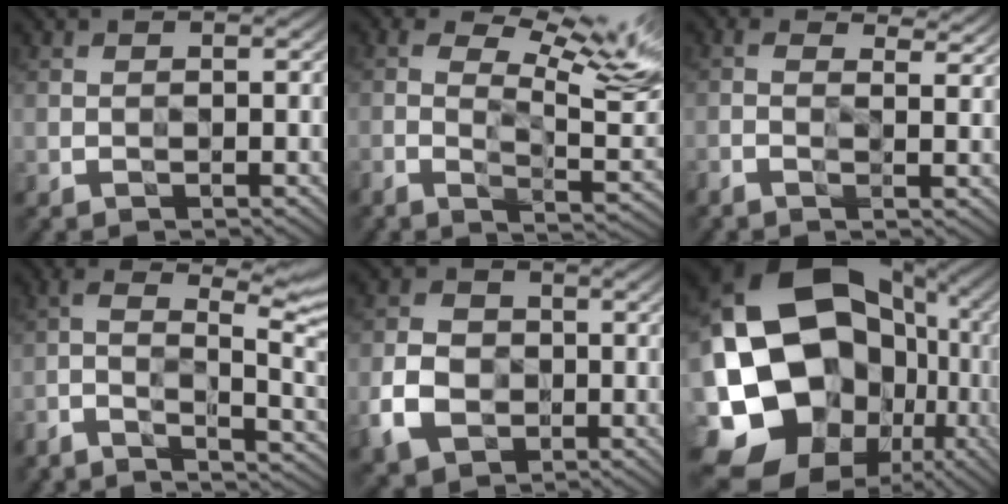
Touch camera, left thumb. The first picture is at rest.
{"total": 11.8, "force": [4.1, 4.0, 10.3], "torque": [-0.196, 0.000, 0.061]}
{"total": 2.9, "force": [1.0, 1.0, 2.5], "torque": [-0.058, -0.004, 0.011]}
{"total": 9.4, "force": [-1.0, 3.2, 8.8], "torque": [-0.143, -0.012, -0.007]}
{"total": 6.4, "force": [-2.0, 5.1, 3.4], "torque": [-0.082, -0.013, -0.046]}
{"total": 24.1, "force": [-1.6, 20.7, 12.3], "torque": [-0.316, -0.009, -0.020]}